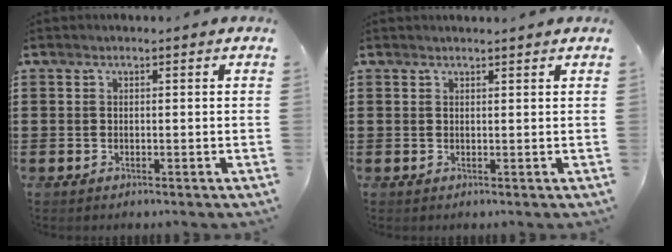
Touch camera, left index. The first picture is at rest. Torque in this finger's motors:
{"motor_torque": [0.02, 0.02, 0.03, -0.01]}